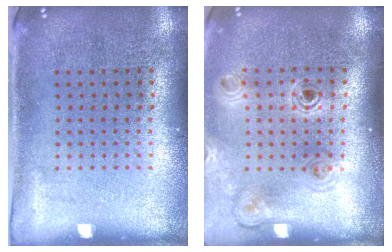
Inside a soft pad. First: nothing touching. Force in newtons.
{"total": 1.1, "press": 1.1, "slide": 0.2}